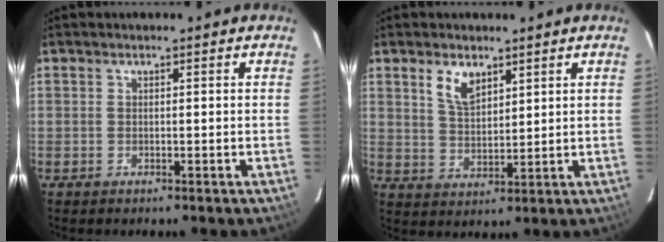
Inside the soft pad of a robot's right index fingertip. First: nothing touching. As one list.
[{"total": 5.7, "force": [3.4, 2.8, 3.6], "torque": [-0.064, 0.002, 0.068]}]